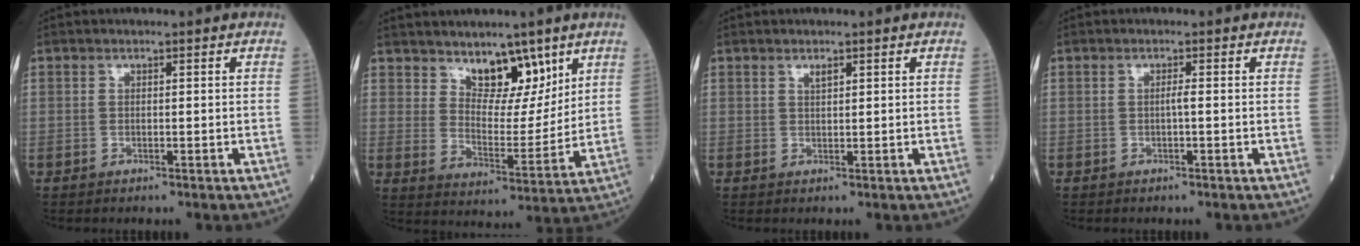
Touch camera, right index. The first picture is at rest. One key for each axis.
{"total": 8.5, "fx": 5.9, "fy": 3.7, "fz": 4.8, "tx": -0.067, "ty": -0.010, "tz": 0.106}
{"total": 1.1, "fx": 0.8, "fy": 0.3, "fz": 0.8, "tx": -0.016, "ty": -0.001, "tz": 0.016}
{"total": 0.8, "fx": -0.2, "fy": -0.1, "fz": 0.8, "tx": -0.013, "ty": 0.001, "tz": -0.004}